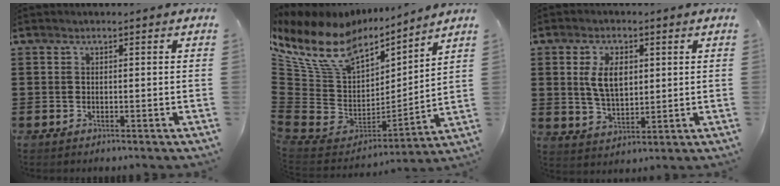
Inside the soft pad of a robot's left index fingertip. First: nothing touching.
{"total": 12.5, "force": [7.8, 7.5, 6.3], "torque": [-0.176, -0.049, 0.138]}
{"total": 6.4, "force": [1.6, 3.5, 5.1], "torque": [-0.108, 0.006, 0.023]}